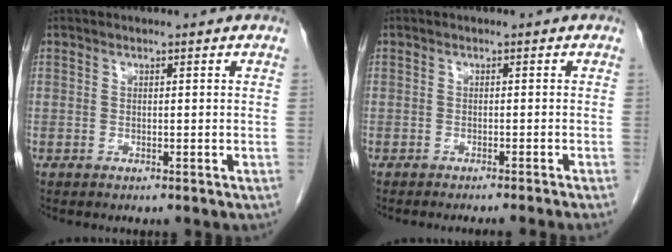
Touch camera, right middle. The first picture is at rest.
{"total": 5.2, "force": [-4.6, -1.3, 2.1], "torque": [-0.010, -0.005, -0.059]}